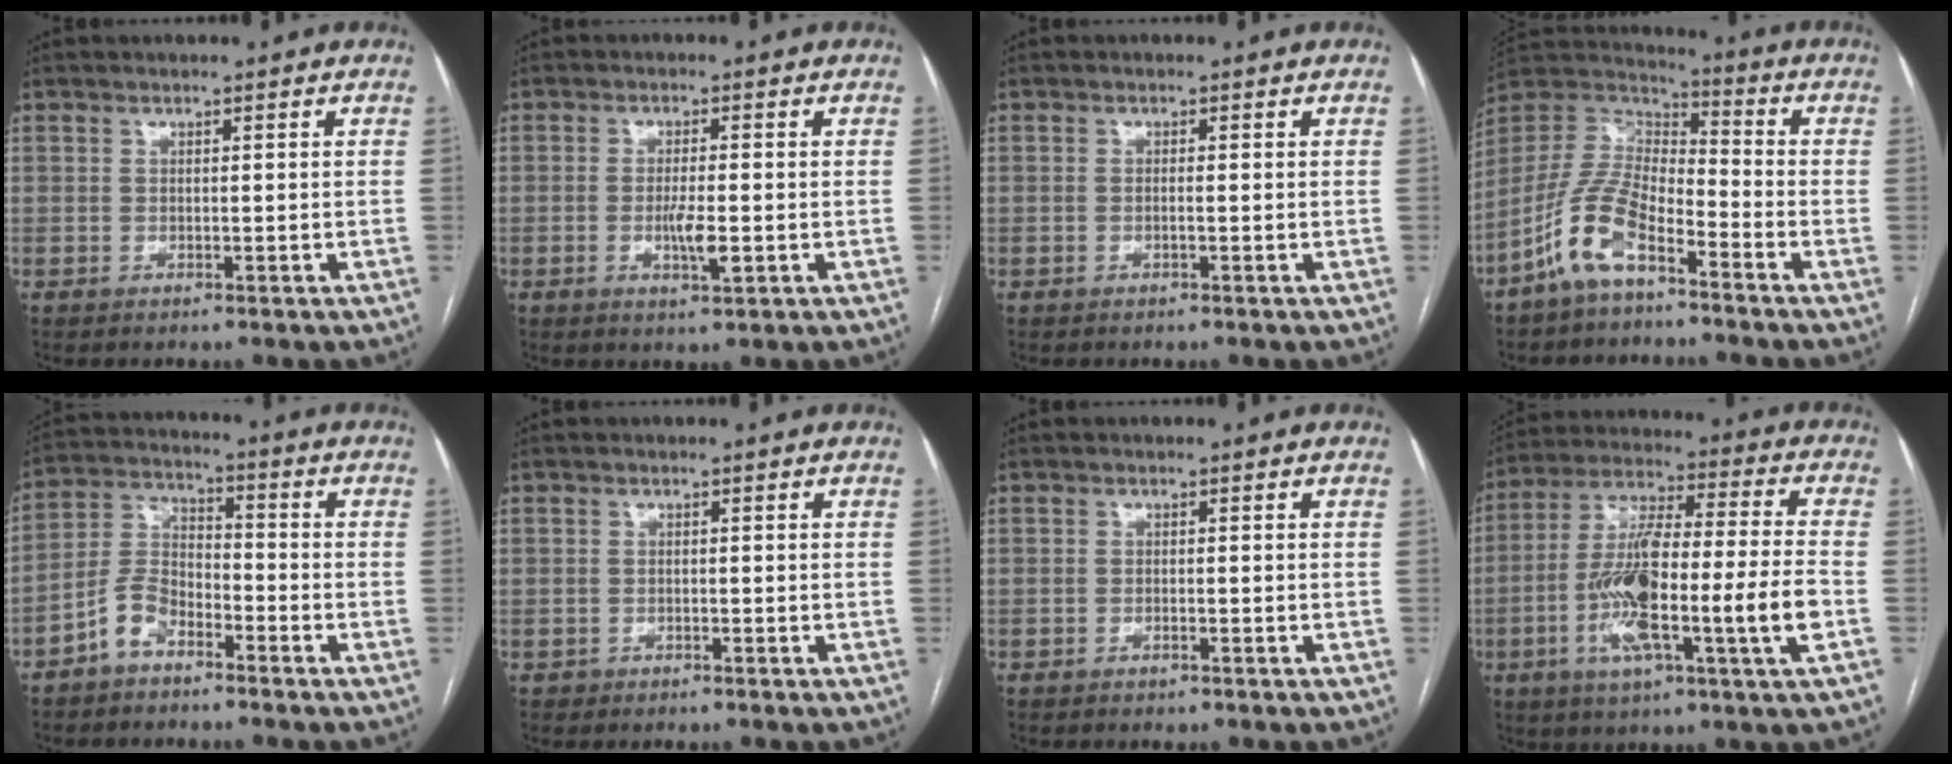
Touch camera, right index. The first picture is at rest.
{"total": 4.1, "force": [-1.0, 0.7, 3.9], "torque": [-0.076, -0.006, -0.015]}
{"total": 0.6, "force": [-0.2, 0.0, 0.6], "torque": [-0.012, 0.000, -0.002]}
{"total": 11.1, "force": [-6.8, 4.2, 7.7], "torque": [-0.179, 0.014, -0.135]}
{"total": 6.8, "force": [-4.3, 3.7, 3.7], "torque": [-0.088, 0.016, -0.090]}
{"total": 0.6, "force": [-0.4, 0.5, -0.1], "torque": [-0.003, 0.005, -0.009]}
{"total": 0.6, "force": [-0.5, 0.2, 0.4], "torque": [-0.011, -0.001, -0.005]}
{"total": 18.2, "force": [-4.7, 1.1, 17.5], "torque": [-0.329, -0.001, -0.085]}